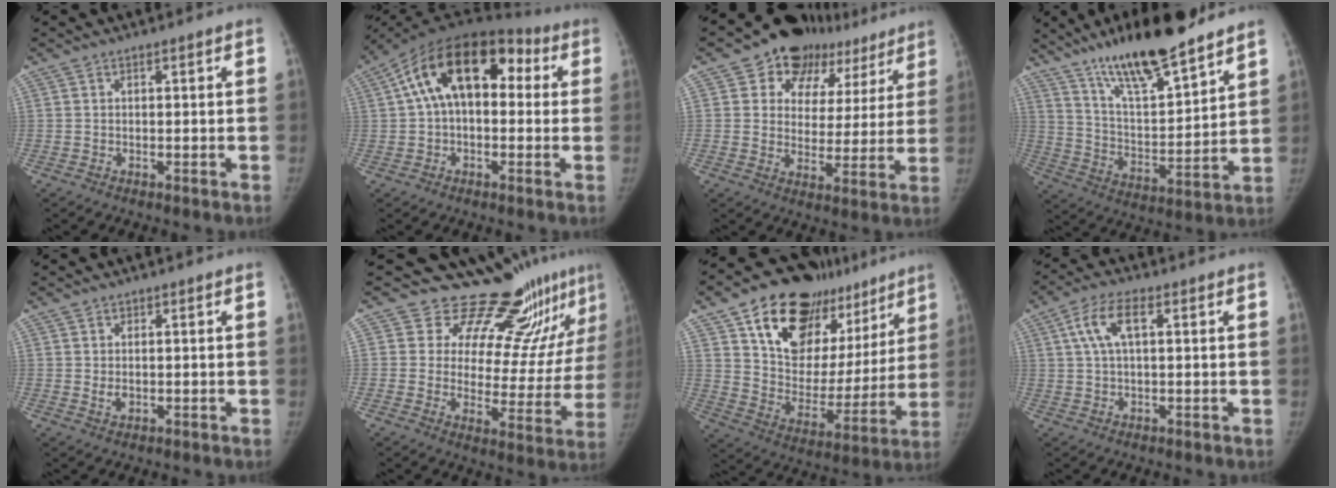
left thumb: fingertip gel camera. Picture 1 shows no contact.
{"total": 17.4, "force": [3.5, 10.4, 13.5], "torque": [-0.192, 0.045, 0.040]}
{"total": 17.7, "force": [12.8, 11.1, 5.1], "torque": [-0.019, -0.048, 0.158]}
{"total": 19.6, "force": [14.7, 4.1, 12.3], "torque": [-0.185, -0.072, 0.260]}
{"total": 1.5, "force": [0.2, 1.1, 1.0], "torque": [-0.018, -0.004, 0.011]}
{"total": 16.8, "force": [14.7, 5.9, 5.7], "torque": [-0.013, -0.121, 0.188]}
{"total": 27.9, "force": [17.0, 16.1, 15.0], "torque": [-0.186, -0.035, 0.272]}
{"total": 6.7, "force": [2.0, 2.7, 5.8], "torque": [-0.121, 0.011, 0.035]}